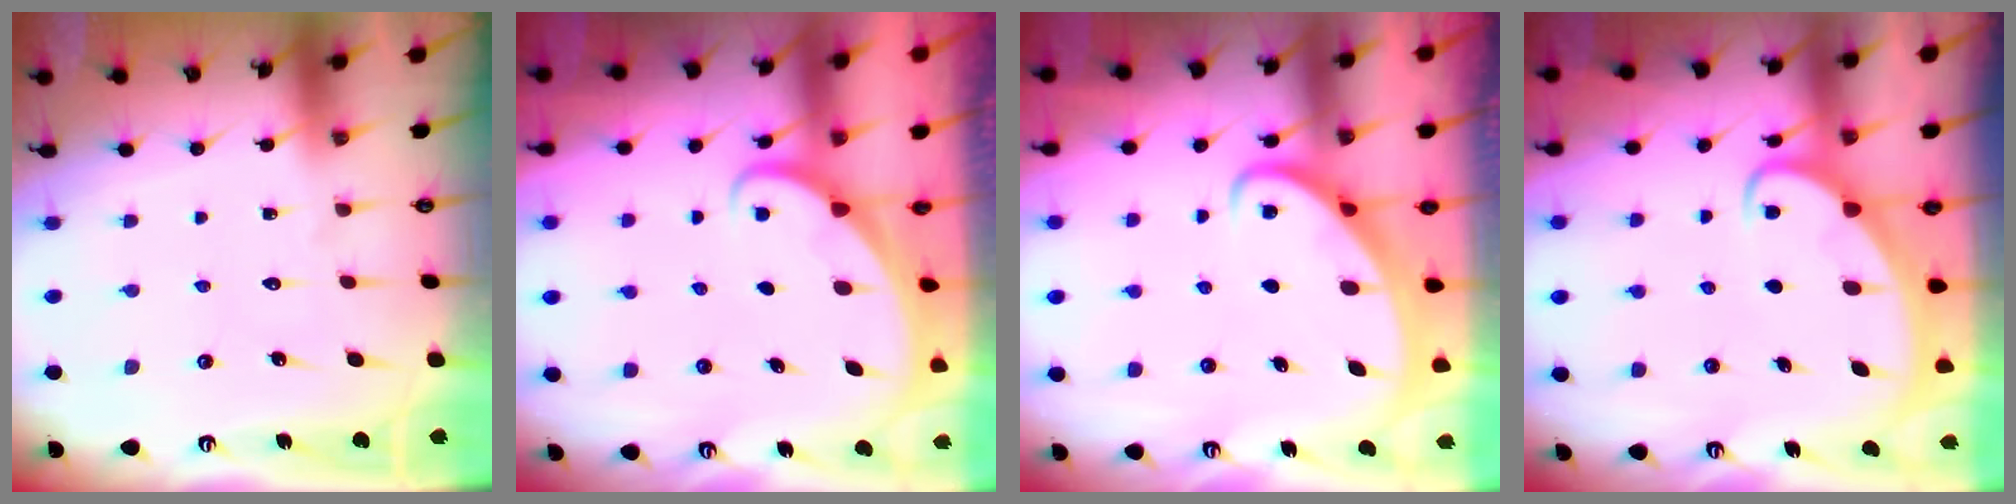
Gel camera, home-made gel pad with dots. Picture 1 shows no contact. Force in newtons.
{"total": 1.5, "press": 1.5, "slide": 0.0}
{"total": 2.3, "press": 2.3, "slide": 0.3}
{"total": 3.4, "press": 3.4, "slide": 0.4}